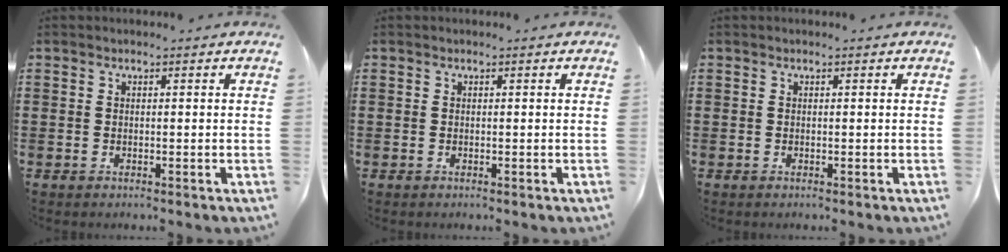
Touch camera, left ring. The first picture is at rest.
{"total": 0.0}
{"total": 0.0}